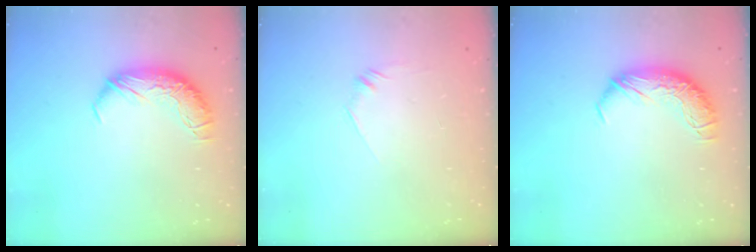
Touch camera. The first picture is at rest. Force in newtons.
{"total": 7.7, "press": 7.6, "slide": 0.8}
{"total": 0.0}